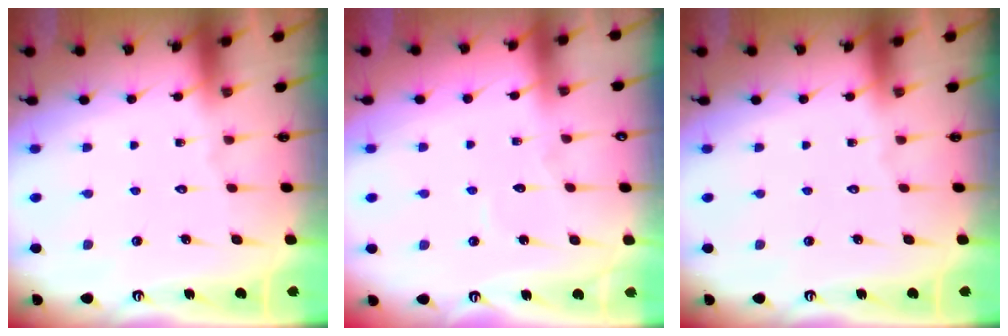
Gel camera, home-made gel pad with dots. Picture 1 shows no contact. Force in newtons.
{"total": 3.7, "press": 3.7, "slide": 0.4}
{"total": 0.0}